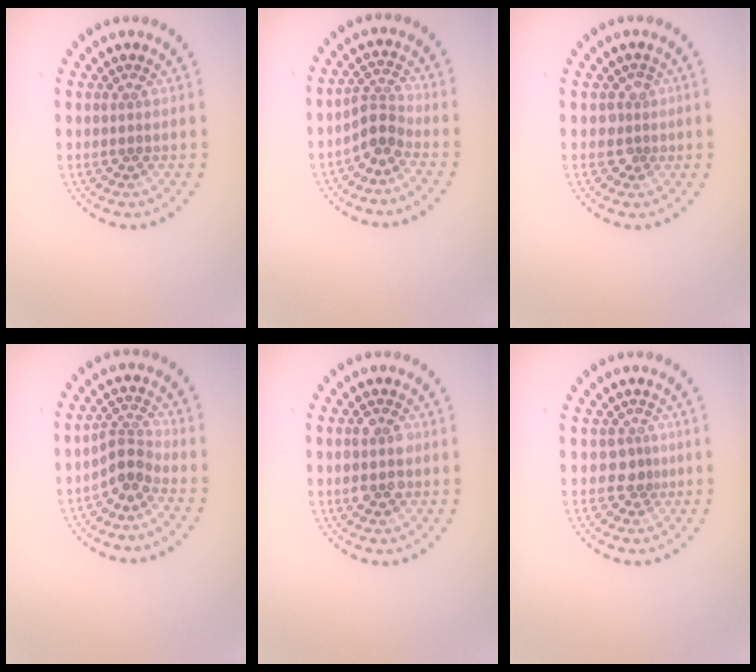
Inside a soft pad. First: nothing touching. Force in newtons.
{"total": 2.4, "press": 1.7, "slide": 1.7}
{"total": 1.6, "press": 1.3, "slide": 0.9}
{"total": 2.5, "press": 1.8, "slide": 1.8}
{"total": 2.9, "press": 2.9, "slide": 0.3}
{"total": 1.6, "press": 1.2, "slide": 1.0}